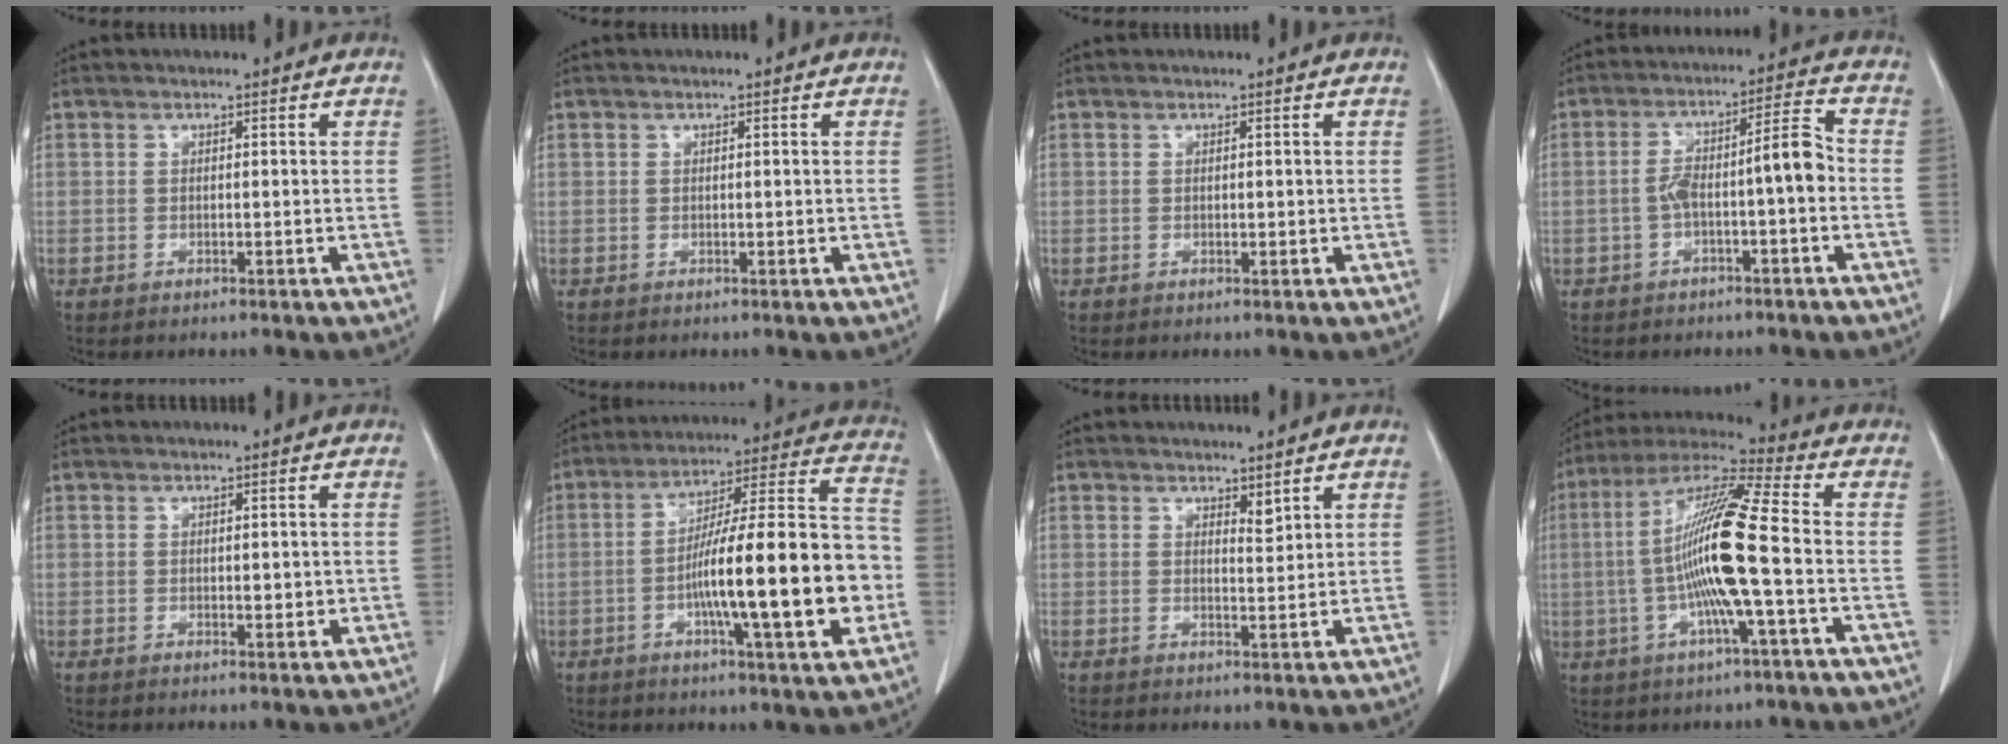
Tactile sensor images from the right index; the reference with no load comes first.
{"total": 0.5, "force": [0.2, 0.4, 0.3], "torque": [0.001, -0.001, 0.003]}
{"total": 0.6, "force": [0.2, 0.4, 0.4], "torque": [-0.005, -0.002, 0.004]}
{"total": 7.6, "force": [-1.6, 1.0, 7.4], "torque": [-0.126, 0.034, -0.026]}
{"total": 1.9, "force": [0.1, 1.0, 1.6], "torque": [-0.020, -0.003, 0.004]}
{"total": 21.0, "force": [-4.3, 2.3, 20.5], "torque": [-0.294, 0.020, -0.064]}
{"total": 1.9, "force": [1.5, 0.5, 1.0], "torque": [-0.017, -0.009, 0.028]}
{"total": 15.0, "force": [-1.8, 0.1, 14.9], "torque": [-0.289, 0.004, -0.045]}